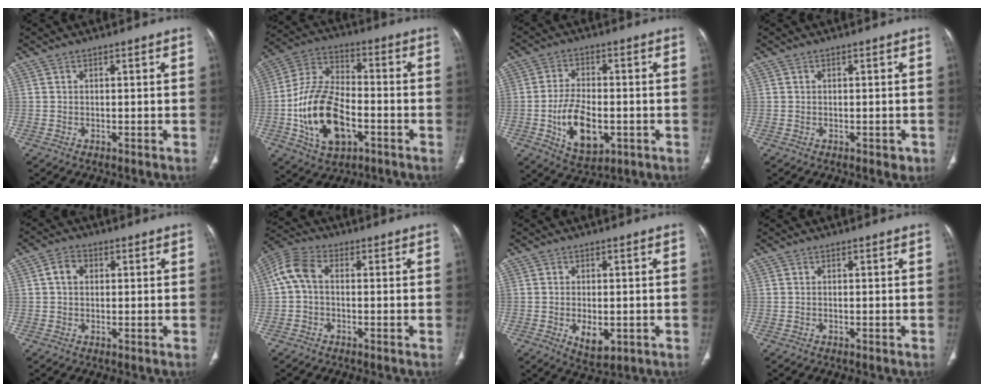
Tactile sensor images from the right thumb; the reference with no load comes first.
{"total": 17.5, "force": [-4.9, 10.0, 13.5], "torque": [-0.246, 0.025, -0.089]}
{"total": 11.2, "force": [-2.7, 6.3, 8.9], "torque": [-0.145, 0.004, -0.036]}
{"total": 1.3, "force": [-0.5, 0.9, 0.8], "torque": [-0.001, 0.001, -0.003]}
{"total": 3.5, "force": [0.6, 2.7, 2.1], "torque": [-0.031, 0.010, 0.008]}
{"total": 6.0, "force": [0.0, 3.7, 4.8], "torque": [-0.104, 0.021, -0.010]}
{"total": 5.6, "force": [-1.3, 3.1, 4.4], "torque": [-0.064, -0.008, -0.012]}
{"total": 0.0}